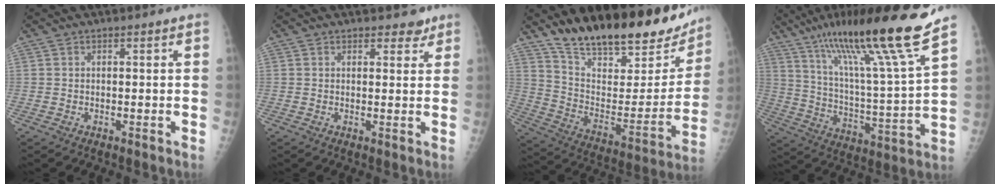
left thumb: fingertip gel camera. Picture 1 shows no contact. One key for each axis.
{"total": 2.2, "fx": 1.7, "fy": 1.2, "fz": 0.8, "tx": 0.008, "ty": -0.008, "tz": 0.016}
{"total": 28.3, "fx": 21.8, "fy": 10.7, "fz": 14.6, "tx": -0.197, "ty": -0.081, "tz": 0.330}
{"total": 23.0, "fx": 16.2, "fy": 0.3, "fz": 16.4, "tx": -0.250, "ty": -0.067, "tz": 0.274}